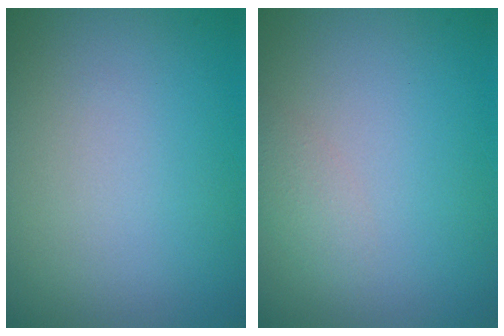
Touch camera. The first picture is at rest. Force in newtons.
{"total": 1.4, "press": 1.4, "slide": 0.1}